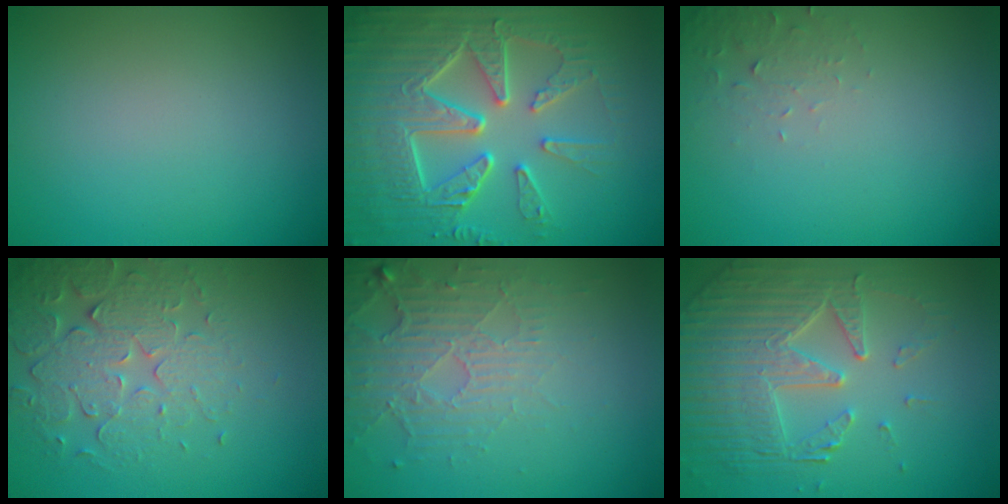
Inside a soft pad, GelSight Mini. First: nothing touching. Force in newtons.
{"total": 9.4, "press": 6.7, "slide": 6.5}
{"total": 1.6, "press": 1.6, "slide": 0.4}
{"total": 4.8, "press": 4.3, "slide": 2.2}
{"total": 5.2, "press": 3.4, "slide": 4.0}
{"total": 7.1, "press": 5.3, "slide": 4.7}